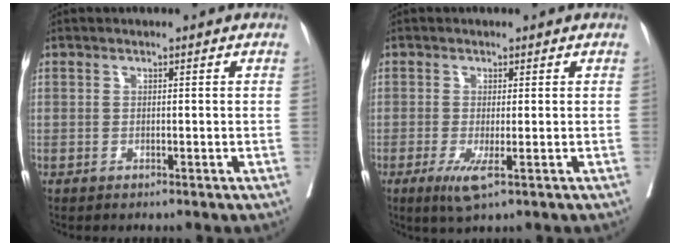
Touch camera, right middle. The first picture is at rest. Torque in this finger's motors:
{"motor_torque": [0.52, -0.62, 0.23, 0.05]}